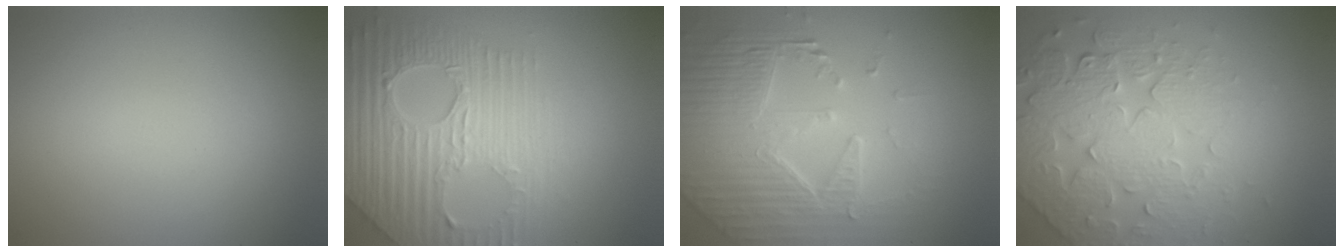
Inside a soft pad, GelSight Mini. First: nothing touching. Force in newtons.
{"total": 8.7, "press": 5.9, "slide": 6.4}
{"total": 7.4, "press": 5.4, "slide": 5.1}
{"total": 7.7, "press": 5.8, "slide": 5.1}